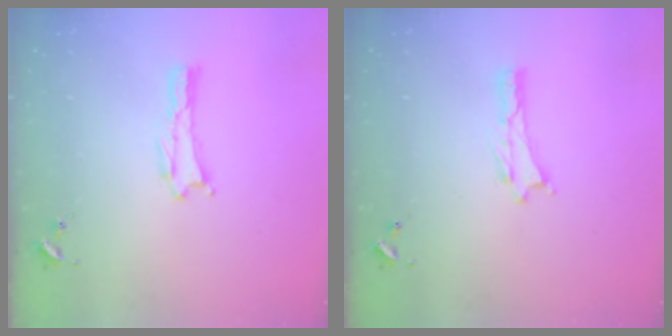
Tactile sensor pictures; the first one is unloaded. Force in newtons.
{"total": 0.0}